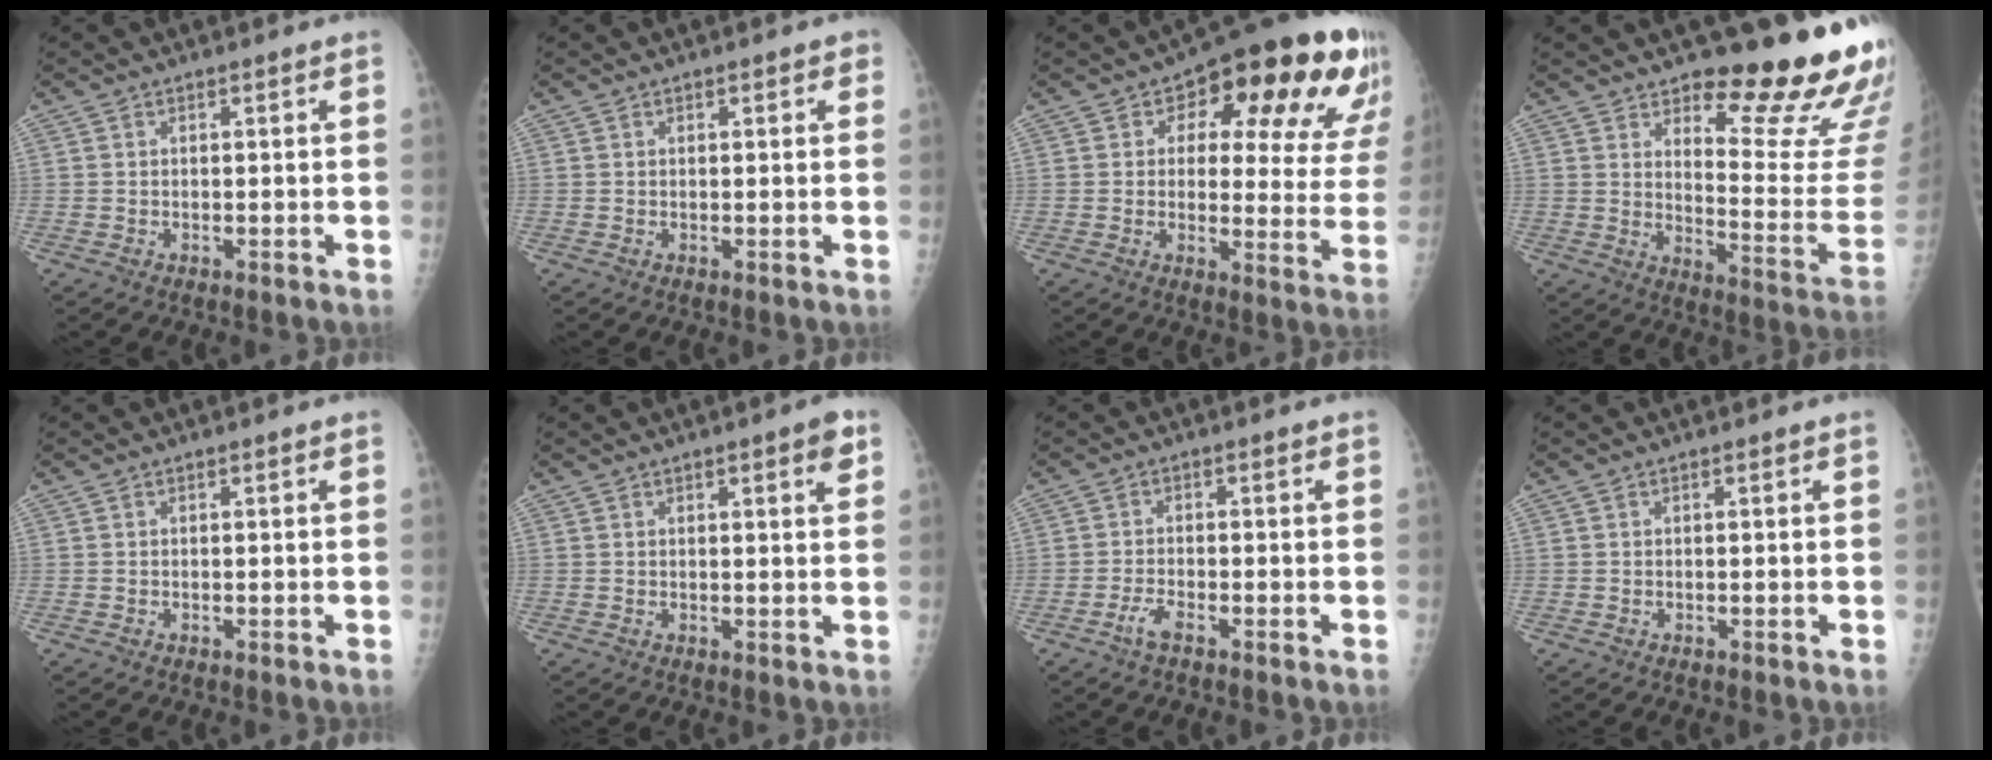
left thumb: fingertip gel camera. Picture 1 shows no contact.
{"total": 1.5, "force": [0.7, 0.8, 1.0], "torque": [-0.002, 0.001, 0.006]}
{"total": 22.2, "force": [10.9, 10.4, 16.3], "torque": [-0.162, -0.018, 0.131]}
{"total": 19.6, "force": [14.5, 4.9, 12.3], "torque": [-0.119, -0.131, 0.196]}
{"total": 0.0}
{"total": 3.9, "force": [2.0, 1.0, 3.2], "torque": [-0.034, -0.006, 0.022]}
{"total": 2.5, "force": [-1.7, 0.6, 1.7], "torque": [-0.043, 0.009, -0.037]}
{"total": 0.0}